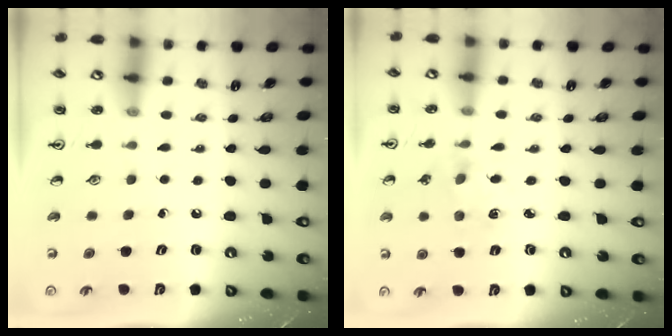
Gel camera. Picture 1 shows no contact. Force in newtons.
{"total": 1.6, "press": 1.6, "slide": 0.1}